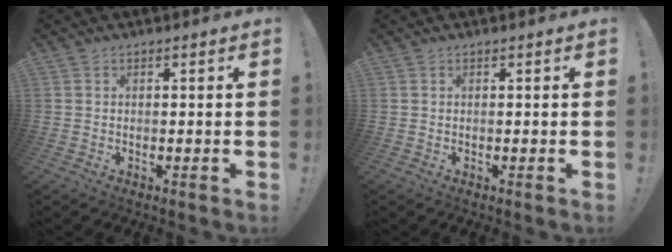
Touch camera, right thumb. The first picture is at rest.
{"total": 0.0}